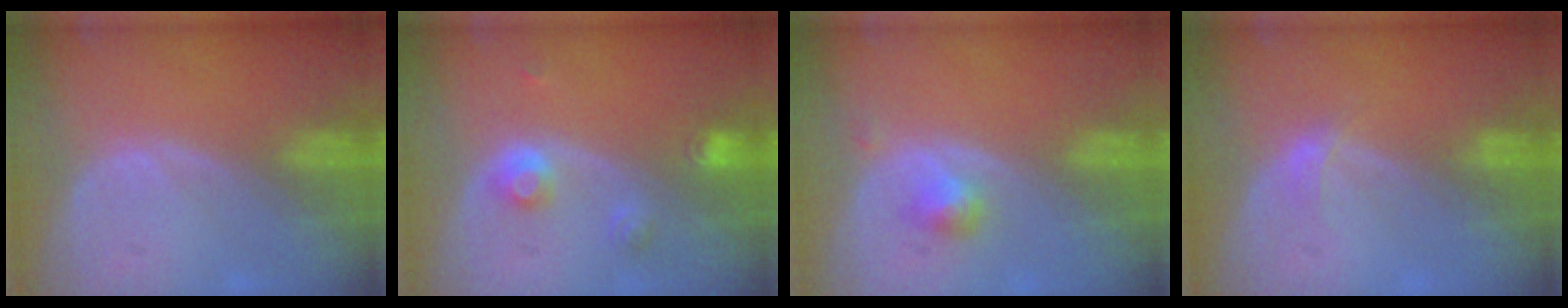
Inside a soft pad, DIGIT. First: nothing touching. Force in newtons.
{"total": 3.3, "press": 3.2, "slide": 1.0}
{"total": 2.2, "press": 2.2, "slide": 0.2}
{"total": 1.2, "press": 1.2, "slide": 0.1}